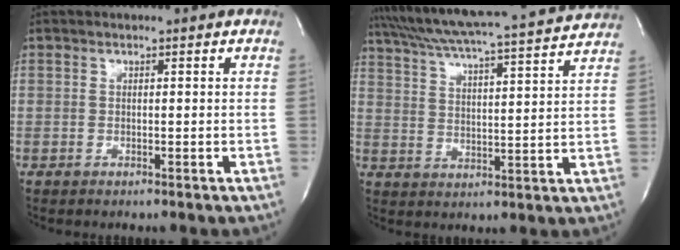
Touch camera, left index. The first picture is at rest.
{"total": 19.5, "force": [17.9, -0.2, 7.8], "torque": [-0.143, -0.002, 0.251]}